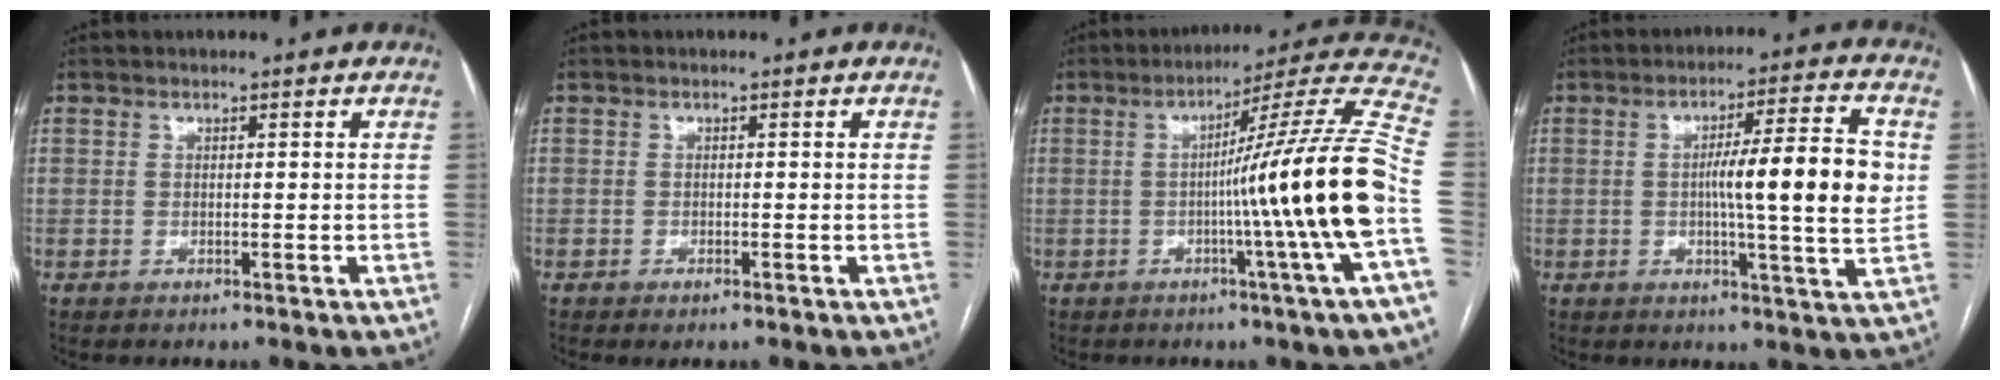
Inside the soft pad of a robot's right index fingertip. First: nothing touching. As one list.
[{"total": 0.9, "force": [-0.6, 0.2, 0.6], "torque": [-0.009, -0.002, -0.007]}, {"total": 18.7, "force": [-3.2, -3.3, 18.1], "torque": [-0.239, 0.001, -0.064]}, {"total": 12.8, "force": [0.5, 0.3, 12.8], "torque": [-0.193, 0.006, 0.003]}]